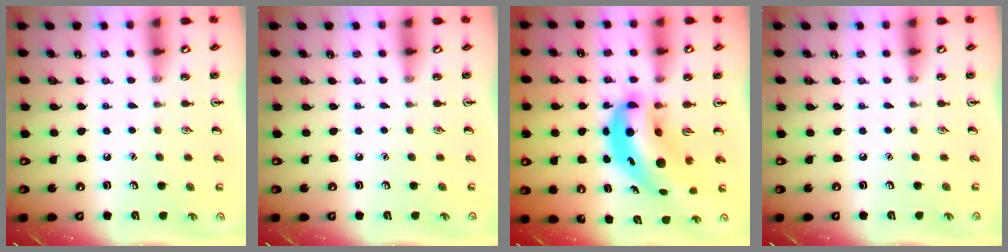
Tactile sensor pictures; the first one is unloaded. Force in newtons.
{"total": 0.0}
{"total": 10.4, "press": 10.0, "slide": 2.9}
{"total": 0.0}